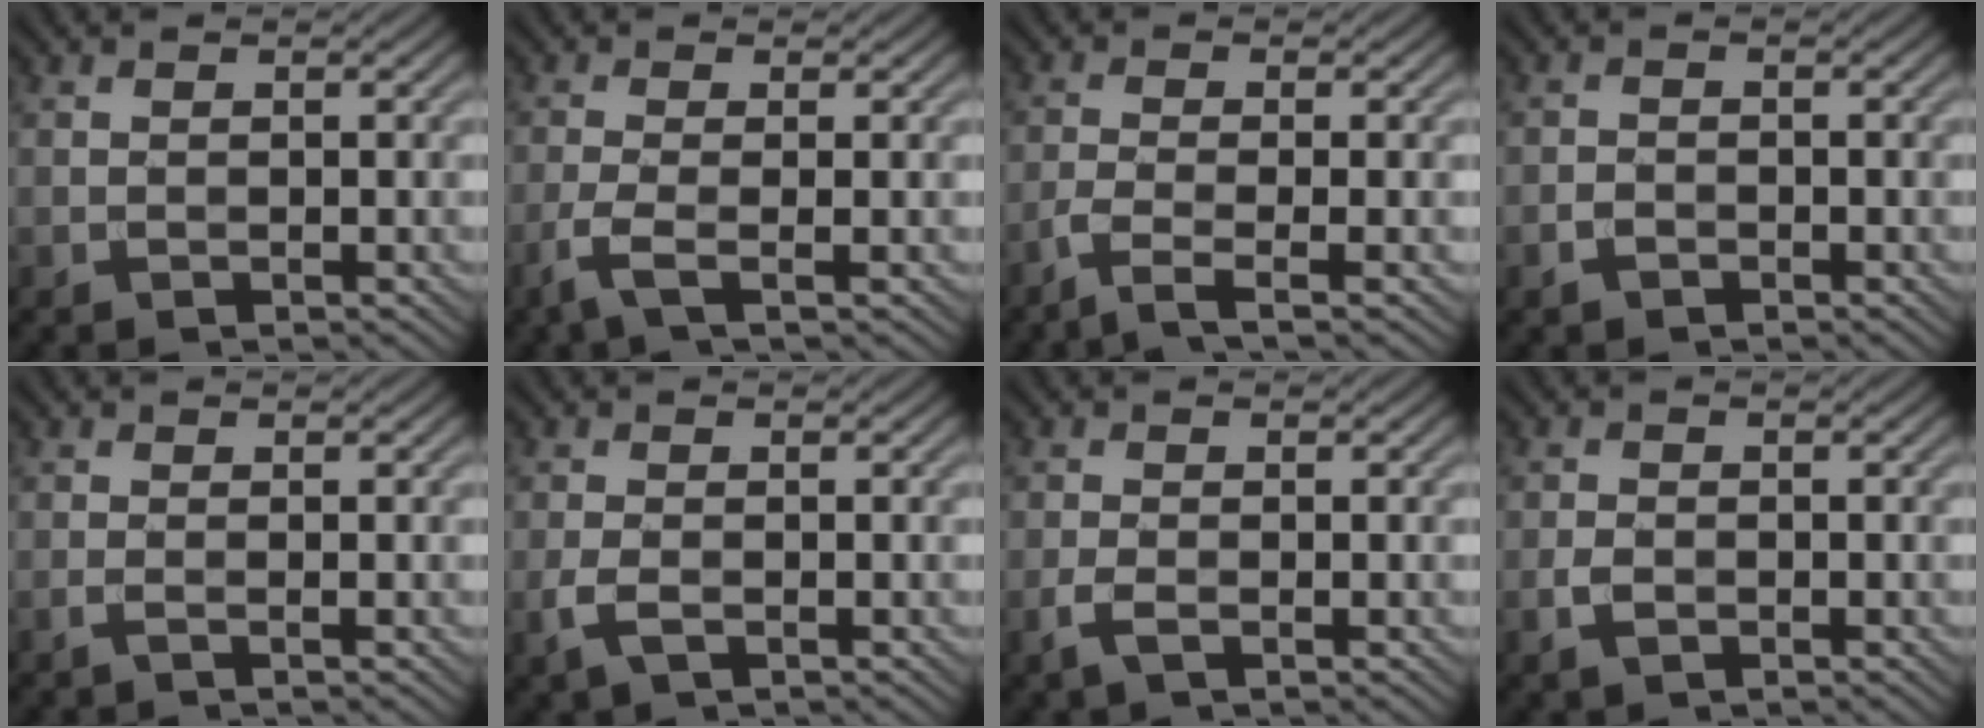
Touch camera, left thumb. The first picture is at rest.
{"total": 3.3, "force": [-1.4, 0.6, 2.9], "torque": [-0.066, 0.001, -0.042]}
{"total": 3.6, "force": [-2.0, 0.6, 2.9], "torque": [-0.050, 0.003, -0.059]}
{"total": 1.5, "force": [-1.0, 0.9, 0.7], "torque": [-0.013, -0.001, -0.022]}
{"total": 0.8, "force": [-0.4, 0.0, 0.8], "torque": [-0.019, 0.000, -0.011]}
{"total": 2.5, "force": [-1.0, 1.2, 2.0], "torque": [-0.054, -0.007, -0.022]}
{"total": 2.1, "force": [-1.0, 0.8, 1.7], "torque": [-0.045, -0.004, -0.024]}
{"total": 1.9, "force": [-0.8, 1.1, 1.3], "torque": [-0.028, -0.002, -0.017]}